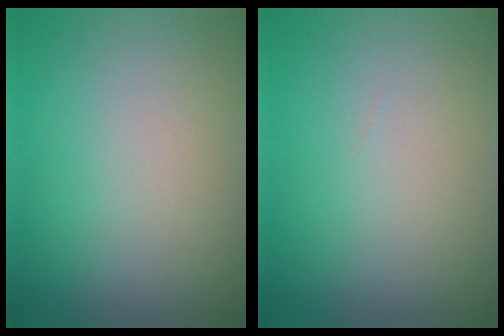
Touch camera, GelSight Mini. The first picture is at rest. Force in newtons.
{"total": 0.0}